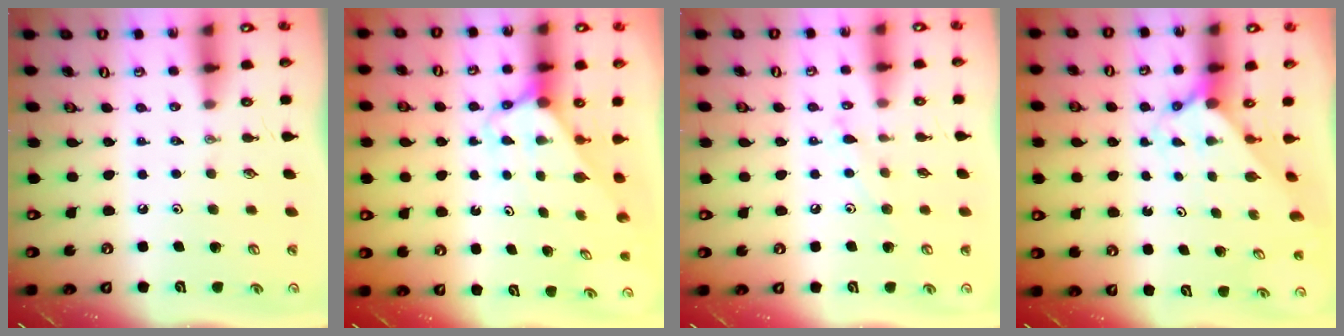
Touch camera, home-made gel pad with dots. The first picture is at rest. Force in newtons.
{"total": 2.5, "press": 2.5, "slide": 0.2}
{"total": 6.7, "press": 6.7, "slide": 0.4}
{"total": 1.6, "press": 1.6, "slide": 0.1}